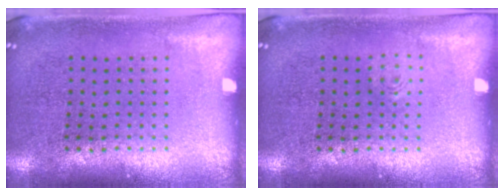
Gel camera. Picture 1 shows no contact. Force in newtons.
{"total": 0.6, "press": 0.6, "slide": 0.2}